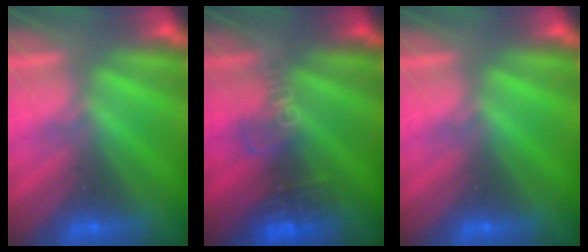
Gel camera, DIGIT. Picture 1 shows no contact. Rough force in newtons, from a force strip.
{"total": 2.7}
{"total": 0.0}